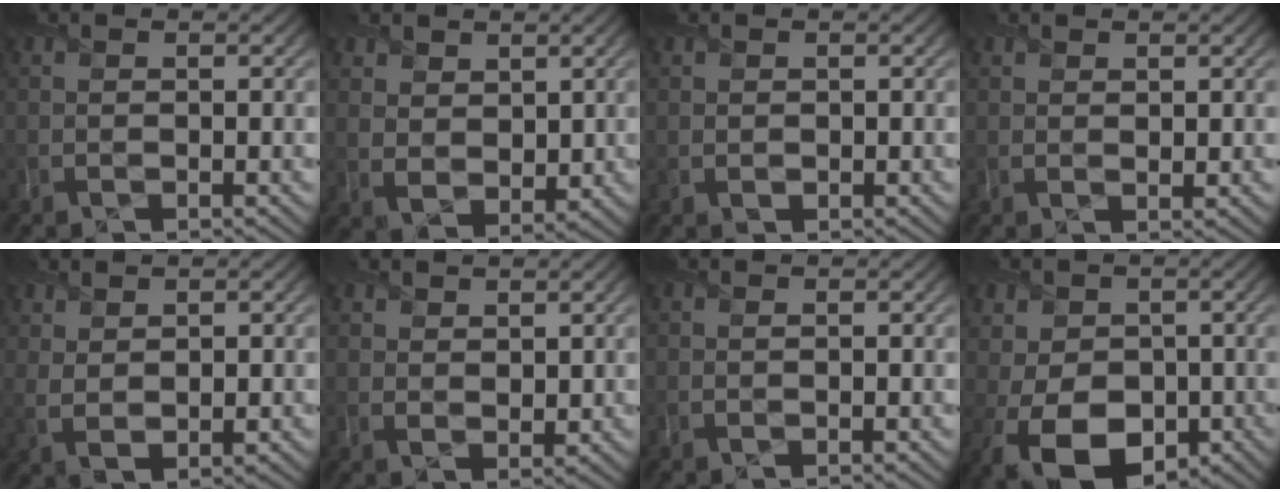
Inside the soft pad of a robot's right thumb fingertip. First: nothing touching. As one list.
[{"total": 4.6, "force": [2.4, 3.4, 2.1], "torque": [-0.063, -0.008, 0.043]}, {"total": 0.8, "force": [0.2, 0.8, 0.2], "torque": [-0.009, -0.005, 0.006]}, {"total": 1.1, "force": [0.9, 0.6, 0.4], "torque": [-0.010, -0.003, 0.019]}, {"total": 2.7, "force": [1.5, 1.6, 1.7], "torque": [-0.041, -0.006, 0.035]}, {"total": 2.7, "force": [1.8, 1.7, 1.1], "torque": [-0.026, -0.004, 0.039]}, {"total": 0.0}, {"total": 12.1, "force": [-4.0, 8.7, 7.4], "torque": [-0.150, -0.018, -0.077]}]